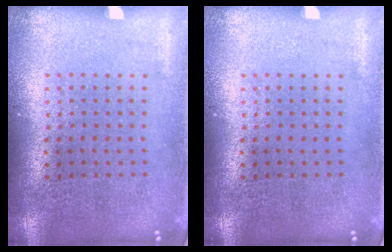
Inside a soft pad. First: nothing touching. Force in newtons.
{"total": 0.0}